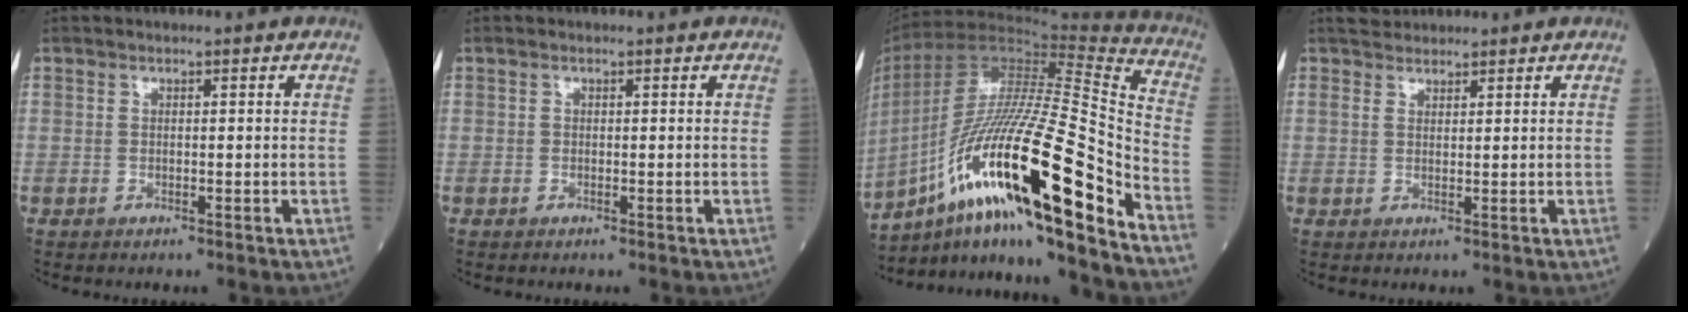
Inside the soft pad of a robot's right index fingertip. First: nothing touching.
{"total": 0.0}
{"total": 28.7, "force": [-14.9, 2.8, 24.3], "torque": [-0.433, -0.027, -0.259]}
{"total": 2.3, "force": [2.2, 0.4, -0.1], "torque": [-0.004, 0.013, 0.045]}